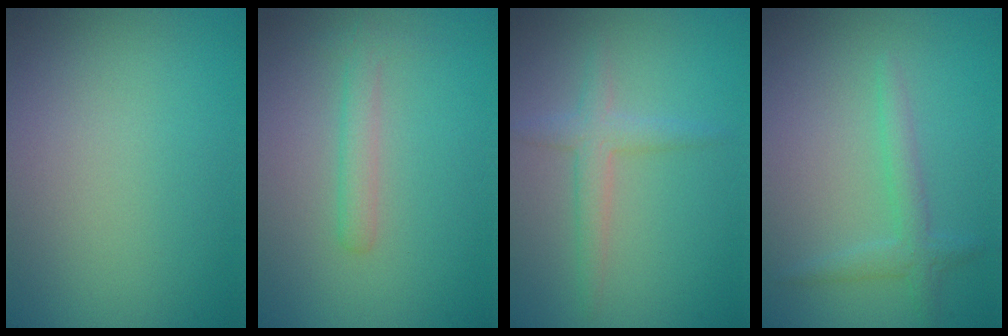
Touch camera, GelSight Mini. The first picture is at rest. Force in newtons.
{"total": 1.8, "press": 1.8, "slide": 0.1}
{"total": 2.2, "press": 2.2, "slide": 0.0}
{"total": 2.0, "press": 2.0, "slide": 0.1}